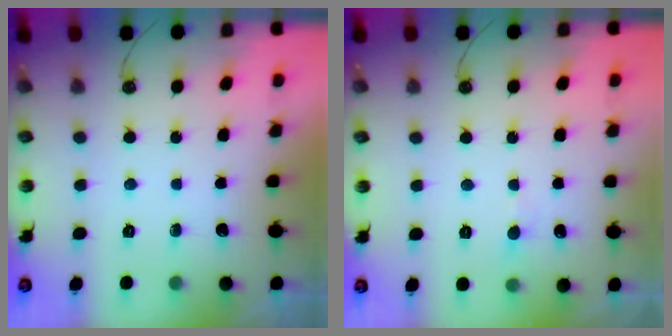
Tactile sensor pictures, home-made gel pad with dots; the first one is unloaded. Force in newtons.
{"total": 0.9, "press": 0.7, "slide": 0.5}